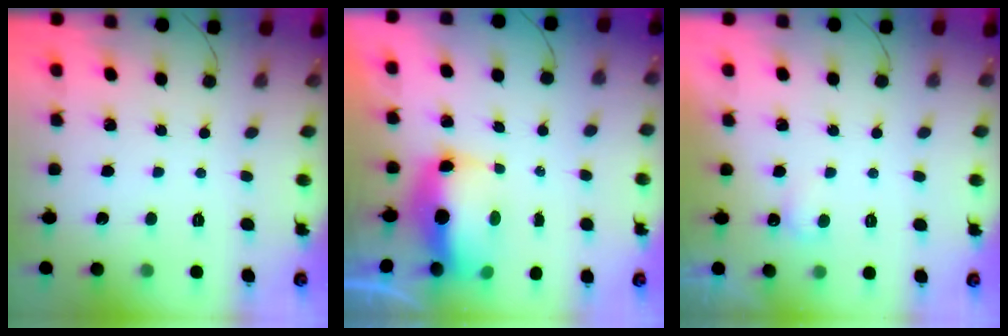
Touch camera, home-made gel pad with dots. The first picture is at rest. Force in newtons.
{"total": 10.1, "press": 9.8, "slide": 2.2}
{"total": 2.4, "press": 2.4, "slide": 0.6}